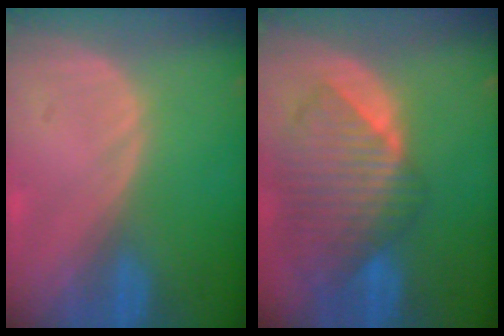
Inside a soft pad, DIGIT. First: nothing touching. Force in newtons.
{"total": 10.1, "press": 8.8, "slide": 5.0}